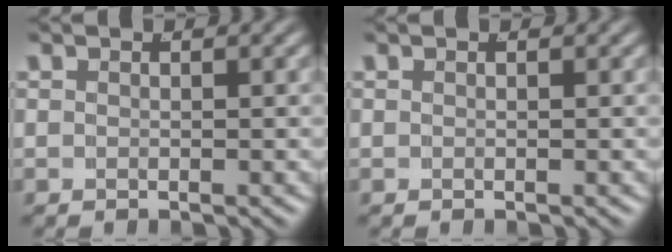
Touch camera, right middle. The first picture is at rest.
{"total": 0.0}